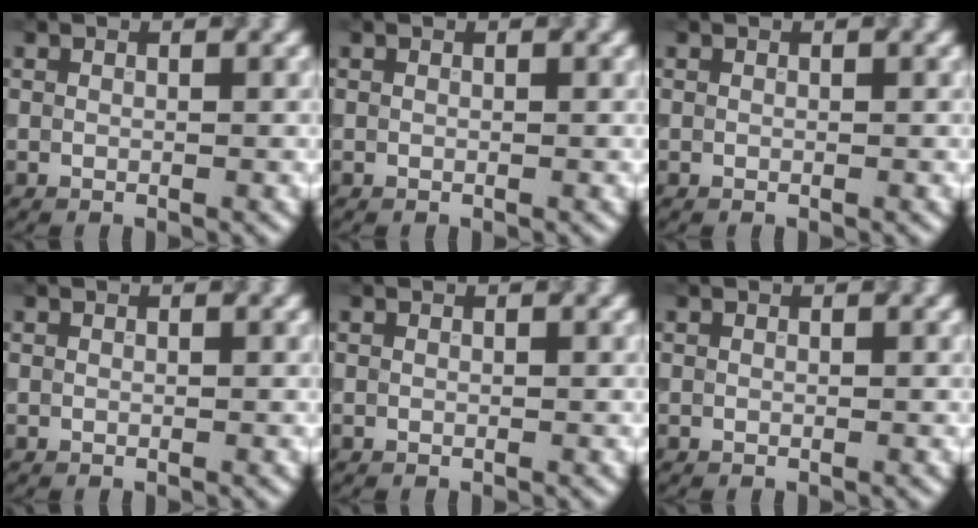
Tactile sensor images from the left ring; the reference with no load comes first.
{"total": 0.0}
{"total": 0.0}
{"total": 0.0}
{"total": 0.0}
{"total": 0.0}